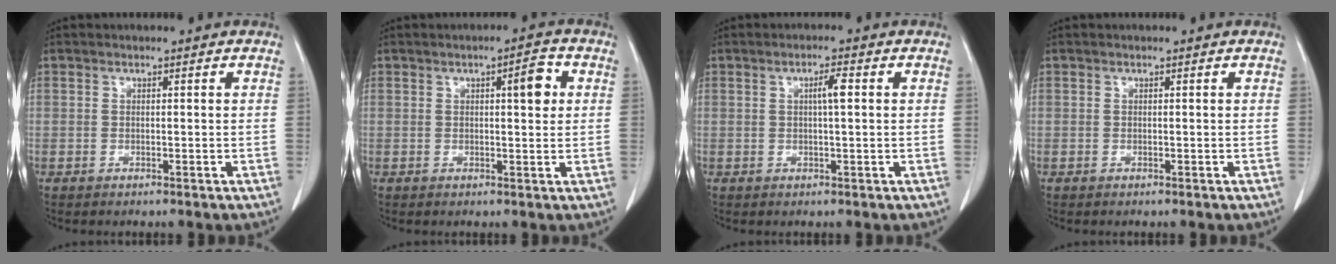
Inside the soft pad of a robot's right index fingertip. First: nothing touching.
{"total": 4.0, "force": [1.1, 0.9, 3.8], "torque": [-0.053, 0.006, 0.014]}
{"total": 2.6, "force": [0.5, 0.2, 2.6], "torque": [-0.044, 0.003, 0.008]}
{"total": 0.0}